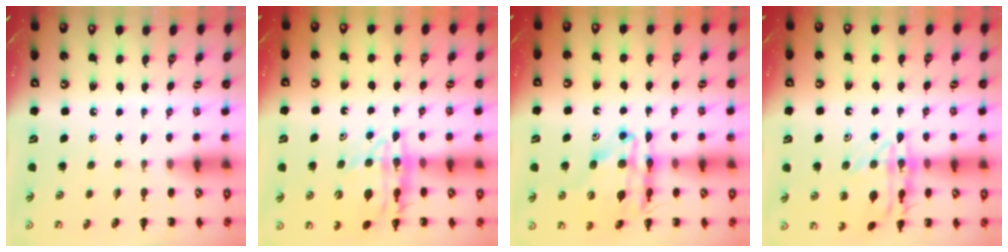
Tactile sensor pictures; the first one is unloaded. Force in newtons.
{"total": 14.7, "press": 14.3, "slide": 3.3}
{"total": 15.9, "press": 15.3, "slide": 4.0}
{"total": 16.1, "press": 16.1, "slide": 0.8}